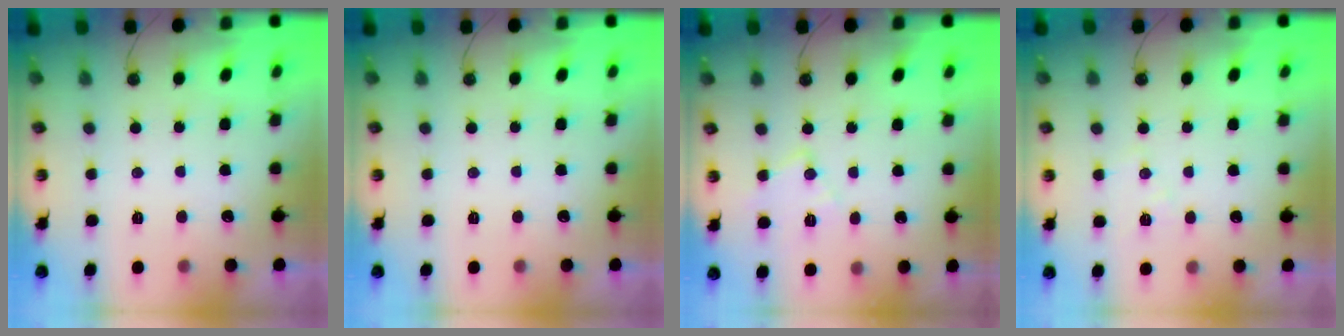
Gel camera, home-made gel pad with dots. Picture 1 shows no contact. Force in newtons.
{"total": 0.0}
{"total": 8.8, "press": 8.8, "slide": 0.7}
{"total": 7.7, "press": 7.6, "slide": 0.7}